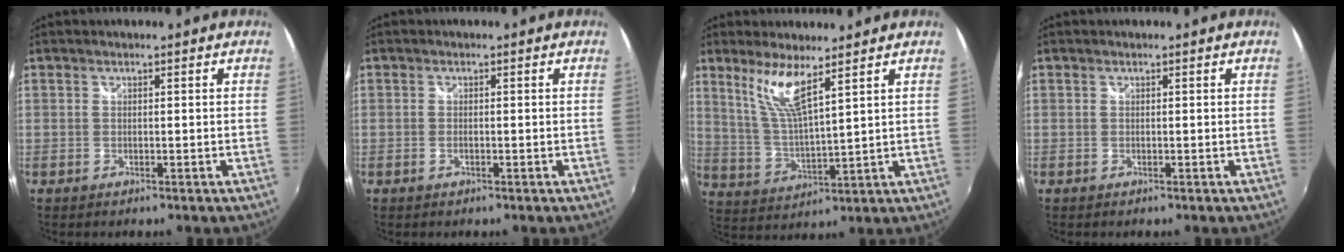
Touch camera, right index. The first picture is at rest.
{"total": 0.9, "force": [-0.4, 0.5, 0.7], "torque": [-0.015, -0.001, -0.008]}
{"total": 8.3, "force": [5.5, 0.7, 6.2], "torque": [-0.118, -0.006, 0.116]}
{"total": 0.0}